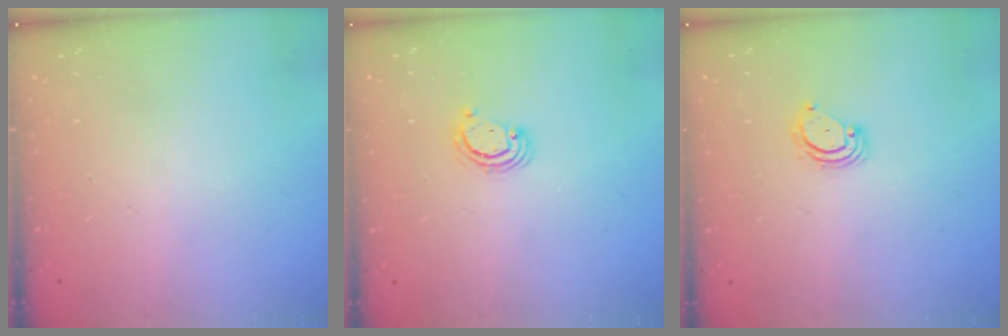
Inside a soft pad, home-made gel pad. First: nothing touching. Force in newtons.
{"total": 2.5, "press": 2.5, "slide": 0.3}
{"total": 2.8, "press": 2.8, "slide": 0.3}